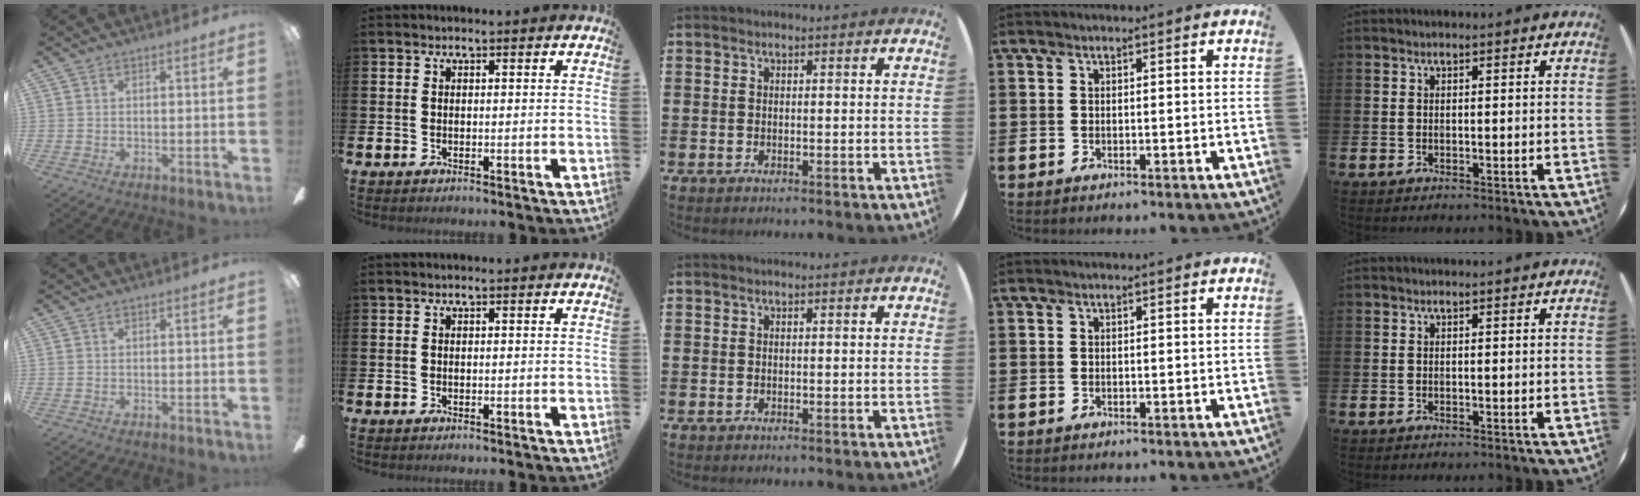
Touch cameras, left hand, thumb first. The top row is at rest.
{}